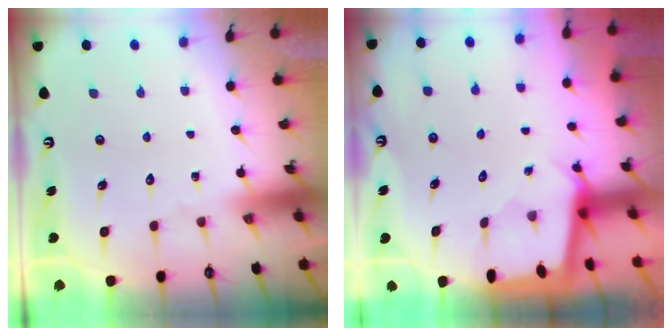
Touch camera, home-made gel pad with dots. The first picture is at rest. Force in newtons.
{"total": 1.8, "press": 1.8, "slide": 0.3}